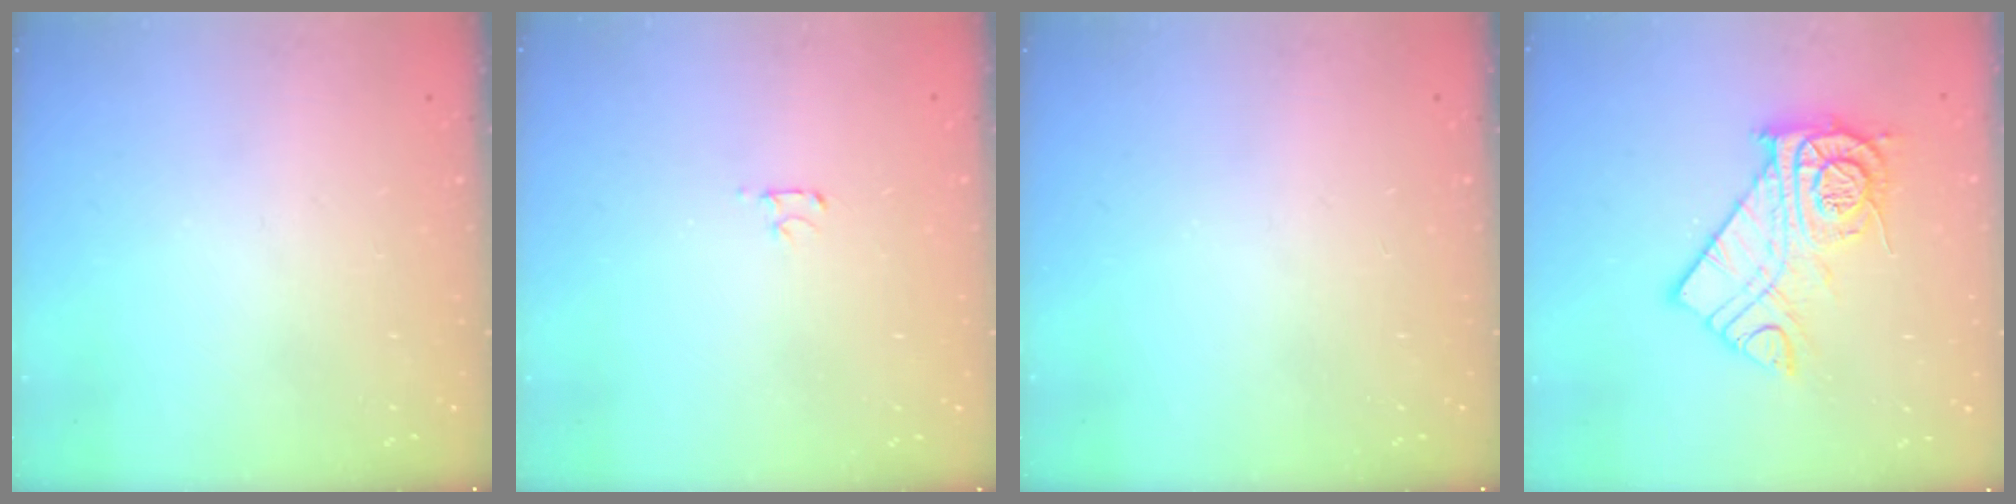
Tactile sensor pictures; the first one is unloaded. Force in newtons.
{"total": 2.5, "press": 2.4, "slide": 0.3}
{"total": 0.0}
{"total": 14.0, "press": 13.9, "slide": 1.4}